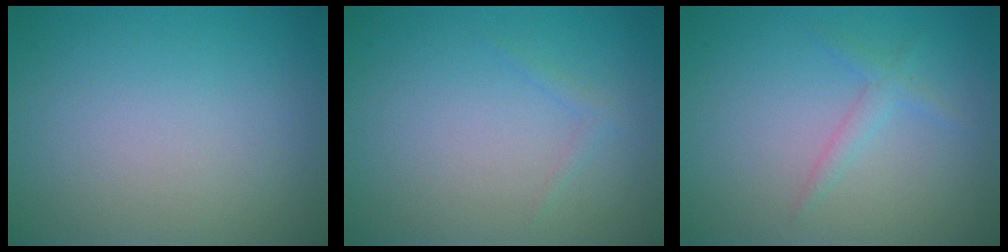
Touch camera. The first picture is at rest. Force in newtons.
{"total": 0.7, "press": 0.7, "slide": 0.1}
{"total": 1.4, "press": 1.4, "slide": 0.0}